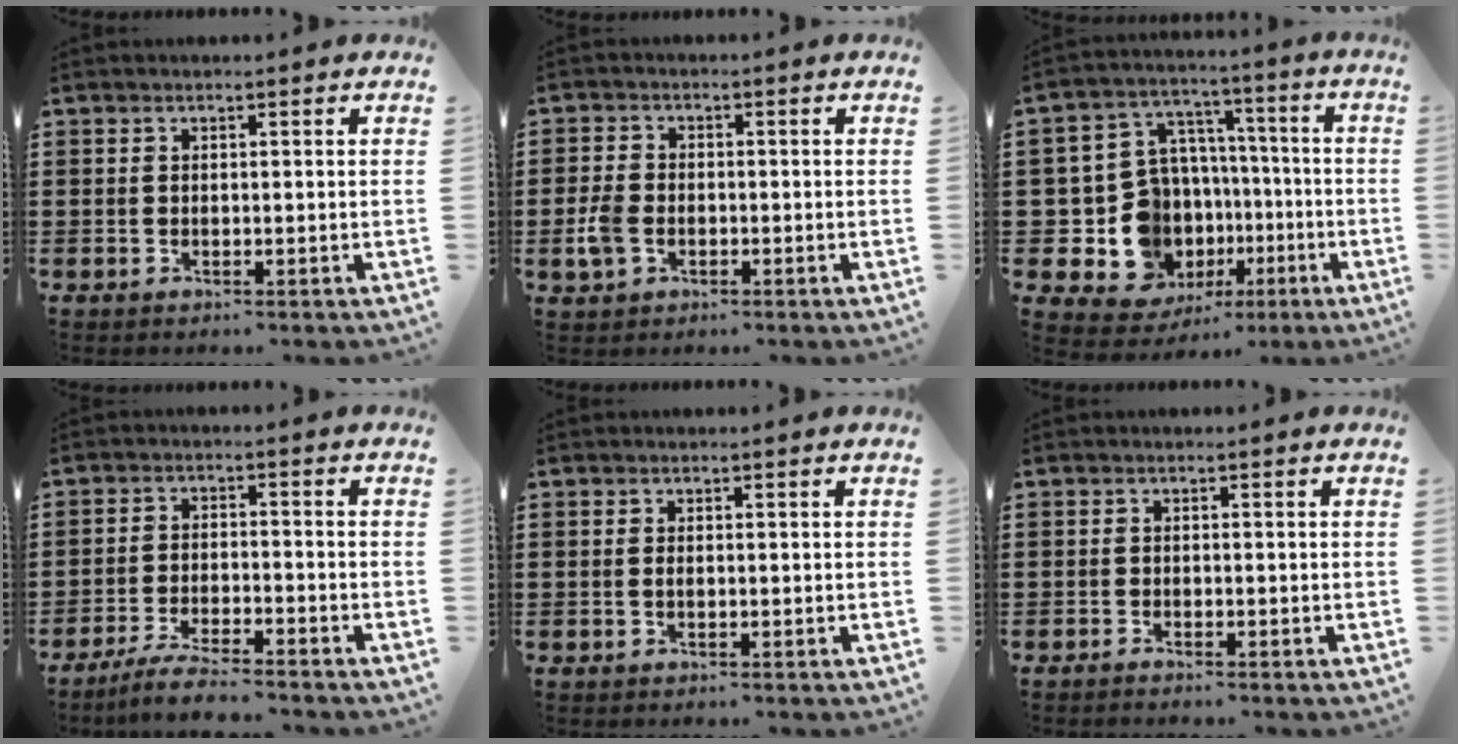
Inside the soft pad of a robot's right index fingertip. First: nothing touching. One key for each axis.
{"total": 3.9, "fx": -1.3, "fy": 2.7, "fz": 2.5, "tx": -0.074, "ty": -0.005, "tz": -0.030}
{"total": 12.3, "fx": -2.3, "fy": 11.1, "fz": 4.8, "tx": -0.129, "ty": -0.006, "tz": -0.027}
{"total": 4.5, "fx": -4.3, "fy": -0.2, "fz": 1.5, "tx": -0.040, "ty": -0.009, "tz": -0.086}
{"total": 0.5, "fx": -0.1, "fy": 0.1, "fz": 0.5, "tx": -0.011, "ty": -0.005, "tz": 0.000}
{"total": 0.8, "fx": -0.8, "fy": 0.0, "fz": 0.0, "tx": -0.003, "ty": 0.000, "tz": -0.017}